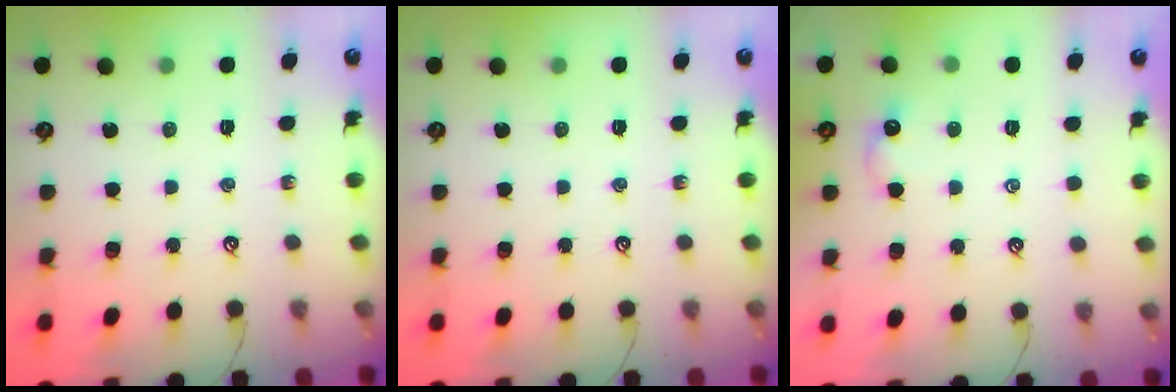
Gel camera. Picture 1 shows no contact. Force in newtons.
{"total": 0.0}
{"total": 1.7, "press": 1.6, "slide": 0.4}